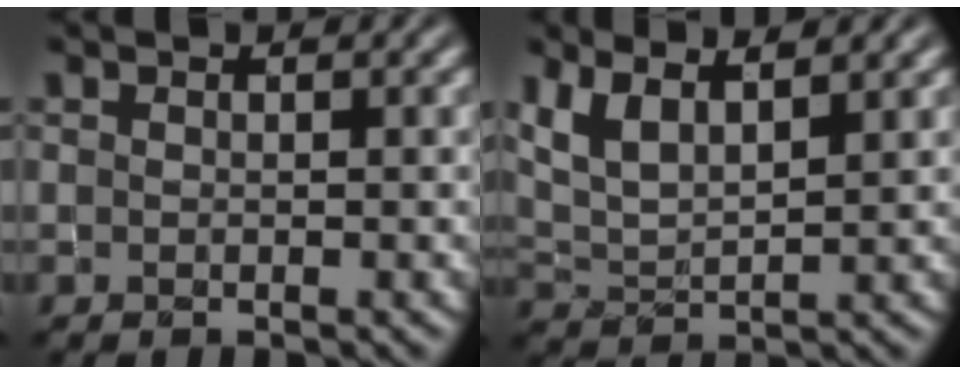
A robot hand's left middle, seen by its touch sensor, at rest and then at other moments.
{"total": 4.9, "force": [3.2, 1.8, 3.3], "torque": [-0.079, 0.008, 0.061]}